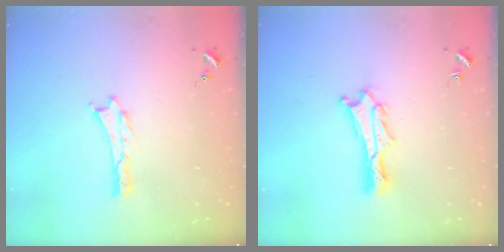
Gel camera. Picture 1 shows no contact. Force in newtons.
{"total": 2.7, "press": 2.7, "slide": 0.4}